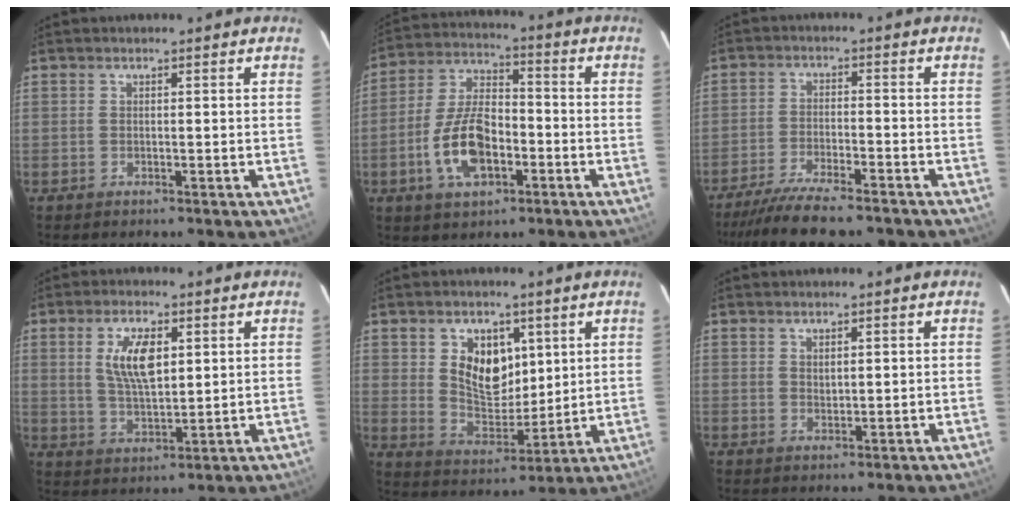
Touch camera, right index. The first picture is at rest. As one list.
[{"total": 12.9, "force": [-4.5, 6.5, 10.2], "torque": [-0.213, 0.010, -0.077]}, {"total": 12.5, "force": [-10.8, 2.2, 6.0], "torque": [-0.135, -0.022, -0.178]}, {"total": 8.4, "force": [2.5, 3.8, 7.1], "torque": [-0.133, 0.004, 0.051]}, {"total": 10.3, "force": [3.4, 7.1, 6.7], "torque": [-0.115, 0.000, 0.073]}, {"total": 1.5, "force": [0.7, 0.9, 1.0], "torque": [-0.015, 0.002, 0.014]}]